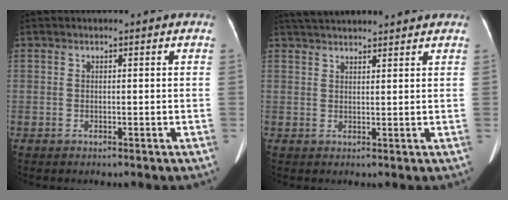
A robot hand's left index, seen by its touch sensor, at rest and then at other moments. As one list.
[{"total": 9.8, "force": [9.0, 0.9, 3.6], "torque": [-0.063, 0.038, 0.135]}]